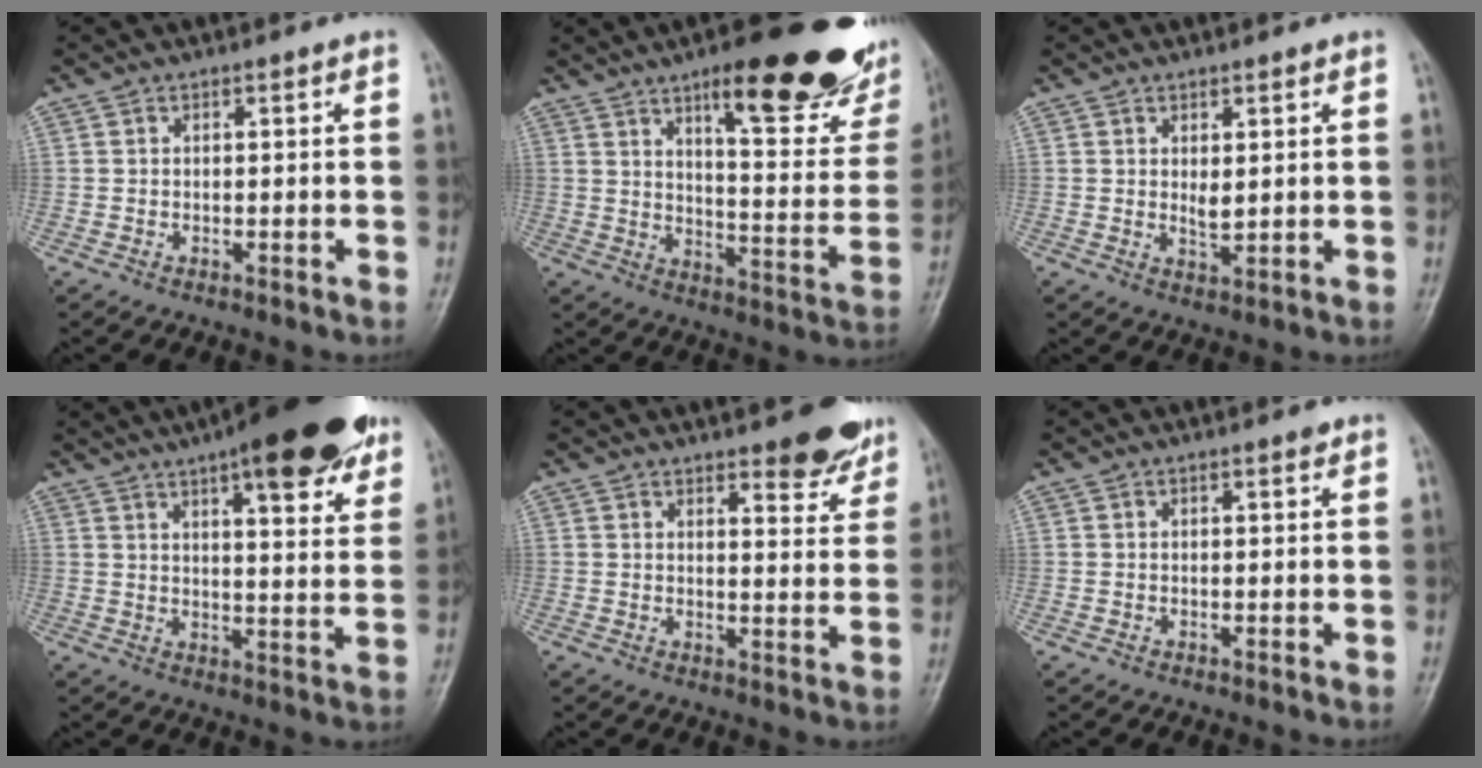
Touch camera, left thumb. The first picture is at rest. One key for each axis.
{"total": 26.1, "fx": 16.0, "fy": 7.4, "fz": 19.2, "tx": -0.218, "ty": -0.070, "tz": 0.220}
{"total": 2.7, "fx": 0.8, "fy": 1.2, "fz": 2.2, "tx": -0.033, "ty": -0.011, "tz": 0.016}
{"total": 19.3, "fx": 12.1, "fy": 5.7, "fz": 14.0, "tx": -0.167, "ty": -0.034, "tz": 0.160}
{"total": 7.3, "fx": 5.5, "fy": 2.5, "fz": 4.2, "tx": -0.027, "ty": -0.037, "tz": 0.067}
{"total": 0.7, "fx": 0.5, "fy": 0.2, "fz": 0.5, "tx": -0.007, "ty": -0.002, "tz": 0.006}